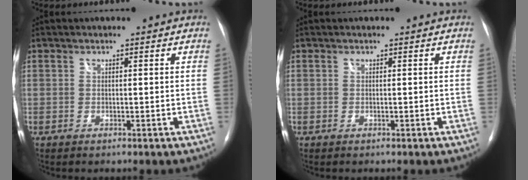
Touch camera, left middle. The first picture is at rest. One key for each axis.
{"total": 0.0}